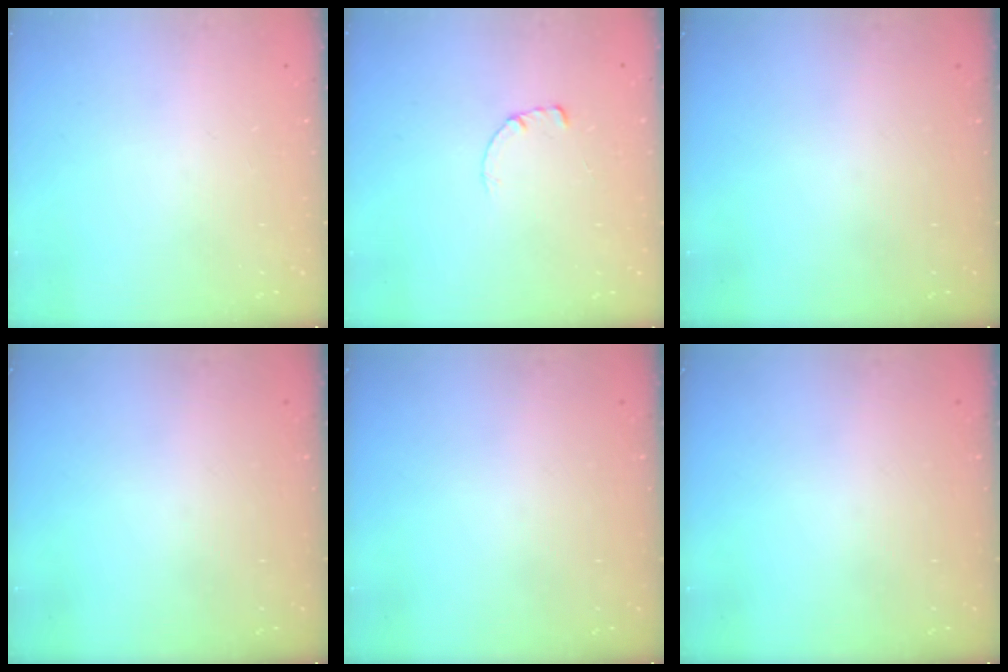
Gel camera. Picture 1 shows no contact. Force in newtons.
{"total": 0.7, "press": 0.7, "slide": 0.2}
{"total": 0.0}
{"total": 0.0}
{"total": 0.0}
{"total": 0.0}